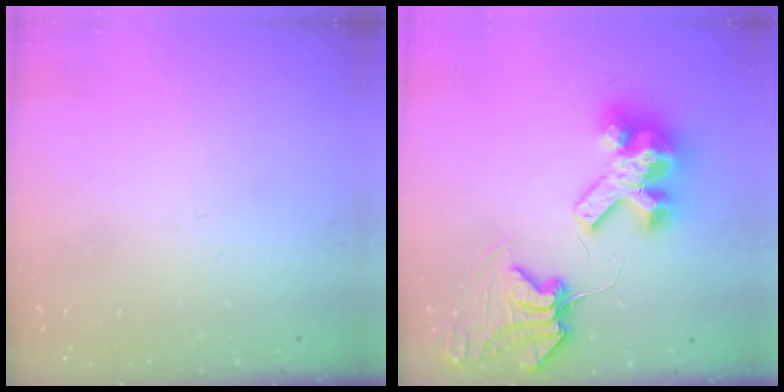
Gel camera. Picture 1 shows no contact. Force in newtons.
{"total": 11.3, "press": 11.2, "slide": 1.3}